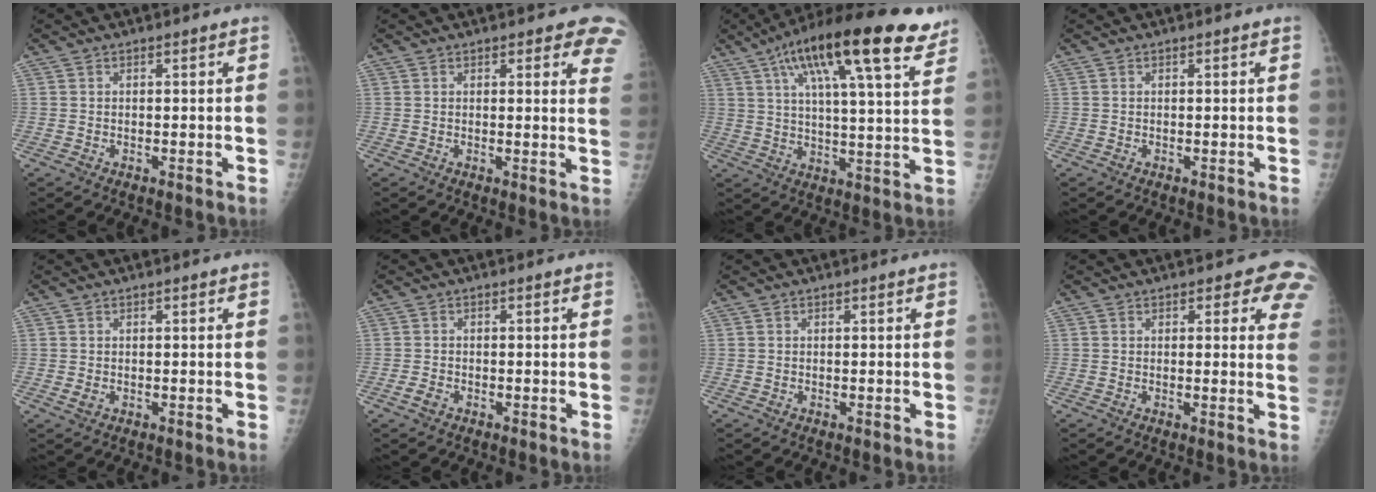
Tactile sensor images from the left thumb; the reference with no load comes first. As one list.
[{"total": 8.4, "force": [6.2, 2.4, 5.2], "torque": [-0.029, -0.025, 0.050]}, {"total": 23.0, "force": [13.0, 5.7, 18.1], "torque": [-0.277, -0.012, 0.199]}, {"total": 0.0}, {"total": 1.3, "force": [-0.1, 0.9, 0.9], "torque": [-0.012, -0.002, -0.001]}, {"total": 1.6, "force": [-1.0, 1.0, 0.8], "torque": [-0.018, 0.002, -0.019]}, {"total": 0.0}, {"total": 7.5, "force": [5.1, 3.5, 4.4], "torque": [-0.002, -0.019, 0.038]}]